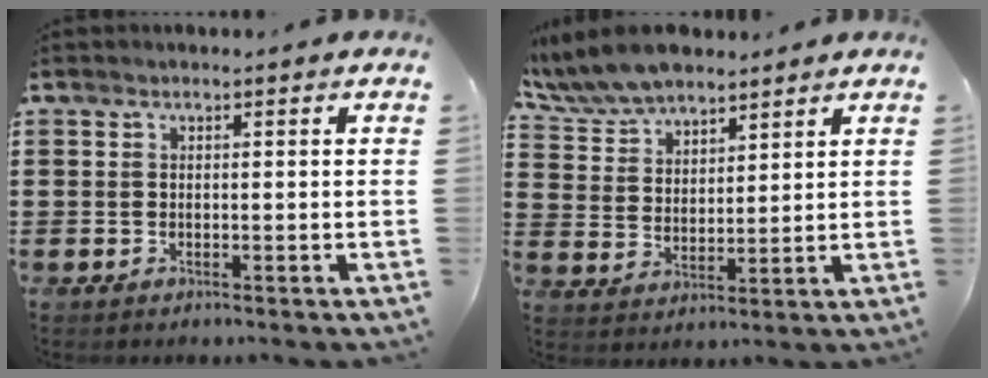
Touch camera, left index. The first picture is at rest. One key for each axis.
{"total": 8.0, "fx": 7.2, "fy": 2.5, "fz": 2.5, "tx": -0.079, "ty": -0.015, "tz": 0.136}